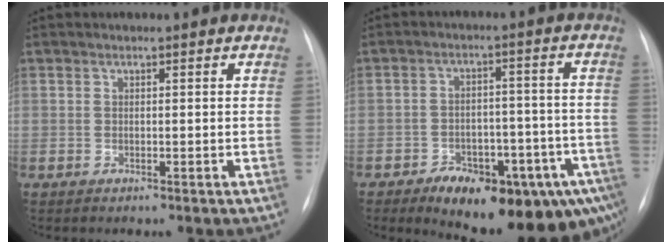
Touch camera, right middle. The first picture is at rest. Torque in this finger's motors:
{"motor_torque": [1.15, -0.98, 0.37, 0.09]}